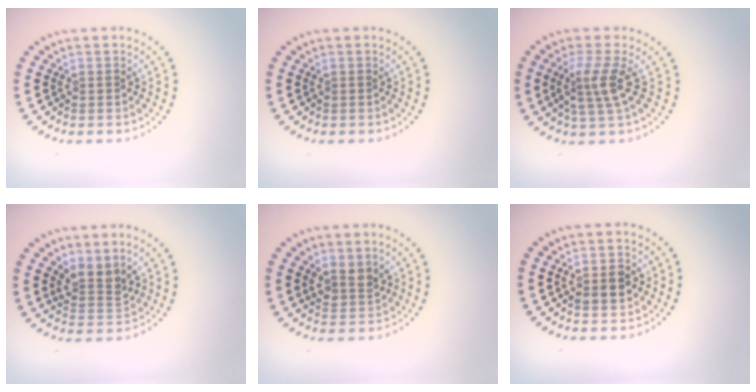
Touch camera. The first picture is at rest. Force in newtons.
{"total": 0.0}
{"total": 3.0, "press": 2.4, "slide": 1.8}
{"total": 2.6, "press": 1.9, "slide": 1.8}
{"total": 2.0, "press": 1.7, "slide": 1.1}
{"total": 2.5, "press": 2.5, "slide": 0.2}